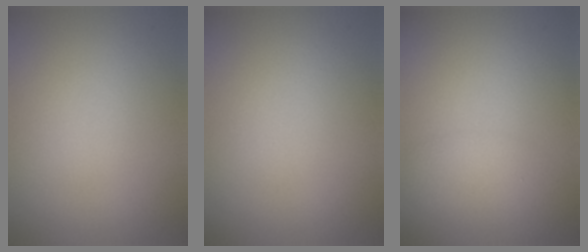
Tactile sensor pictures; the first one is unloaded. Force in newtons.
{"total": 0.0}
{"total": 1.5, "press": 1.5, "slide": 0.1}